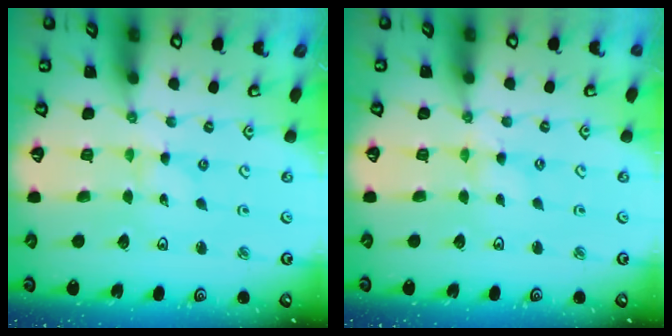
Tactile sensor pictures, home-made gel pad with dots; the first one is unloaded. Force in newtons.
{"total": 1.1, "press": 1.0, "slide": 0.2}